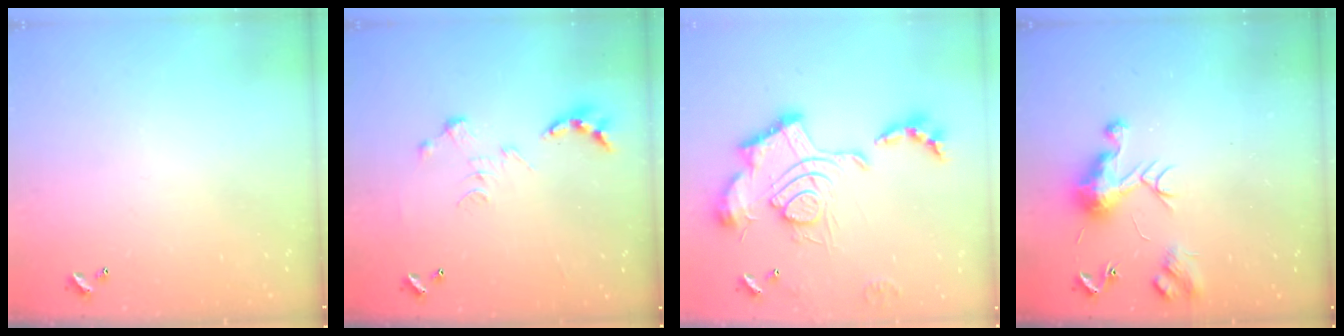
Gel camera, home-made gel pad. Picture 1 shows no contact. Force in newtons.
{"total": 0.0}
{"total": 2.5, "press": 1.9, "slide": 1.7}
{"total": 9.0, "press": 9.0, "slide": 0.5}